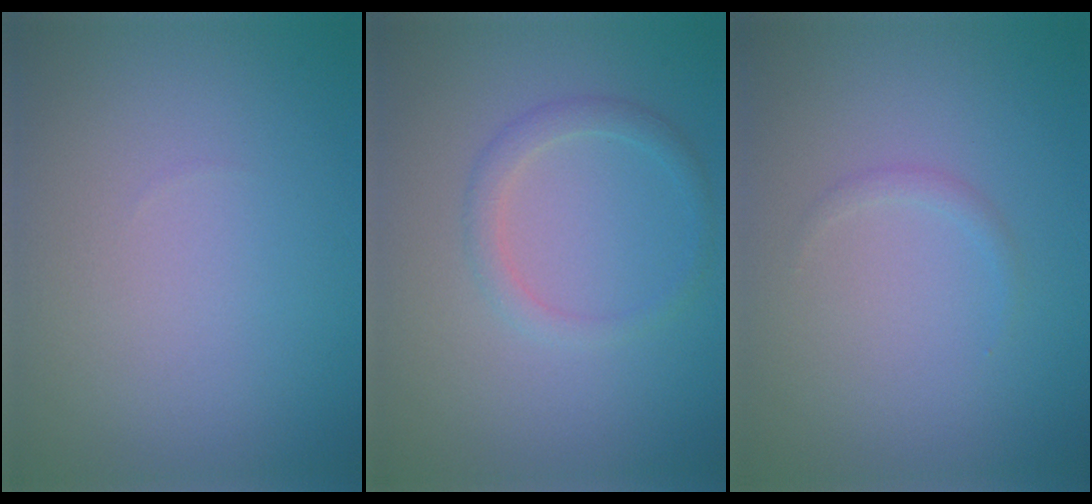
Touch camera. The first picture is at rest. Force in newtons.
{"total": 1.7, "press": 1.7, "slide": 0.1}
{"total": 0.6, "press": 0.6, "slide": 0.1}